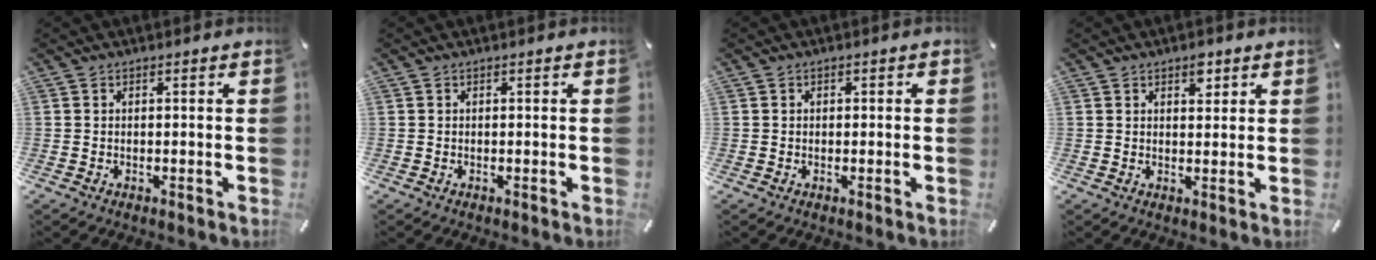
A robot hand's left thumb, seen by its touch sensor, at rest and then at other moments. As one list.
[{"total": 0.0}, {"total": 0.7, "force": [-0.1, 0.6, 0.2], "torque": [-0.003, 0.006, -0.003]}, {"total": 3.4, "force": [2.0, 2.1, 1.9], "torque": [-0.009, -0.008, 0.028]}]